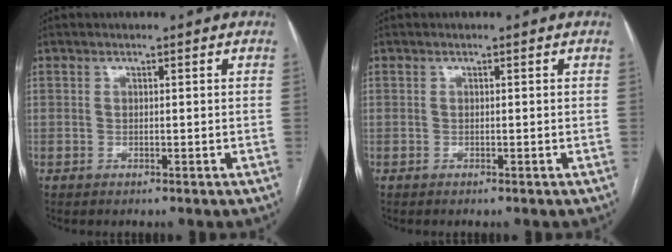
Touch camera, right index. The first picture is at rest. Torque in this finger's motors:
{"motor_torque": [0.16, 0.00, 0.00, 0.01]}